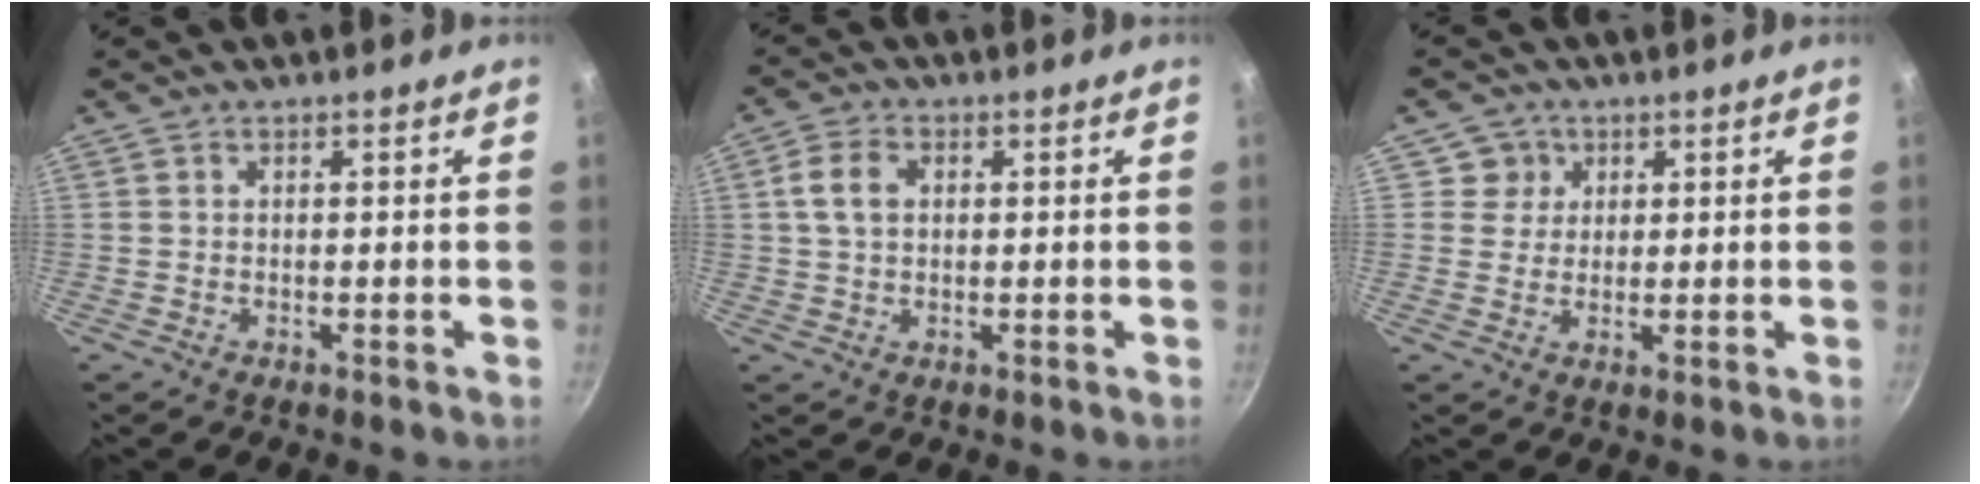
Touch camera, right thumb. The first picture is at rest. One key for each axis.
{"total": 5.2, "fx": 0.9, "fy": 3.8, "fz": 3.5, "tx": -0.058, "ty": 0.009, "tz": 0.012}
{"total": 4.0, "fx": 1.3, "fy": 3.8, "fz": 0.1, "tx": 0.039, "ty": 0.000, "tz": 0.015}